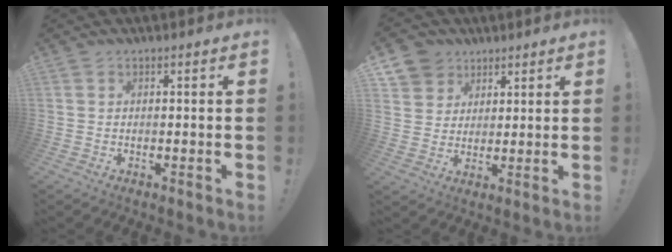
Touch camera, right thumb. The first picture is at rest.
{"total": 8.0, "force": [4.6, 6.4, 1.0], "torque": [-0.010, -0.036, 0.091]}